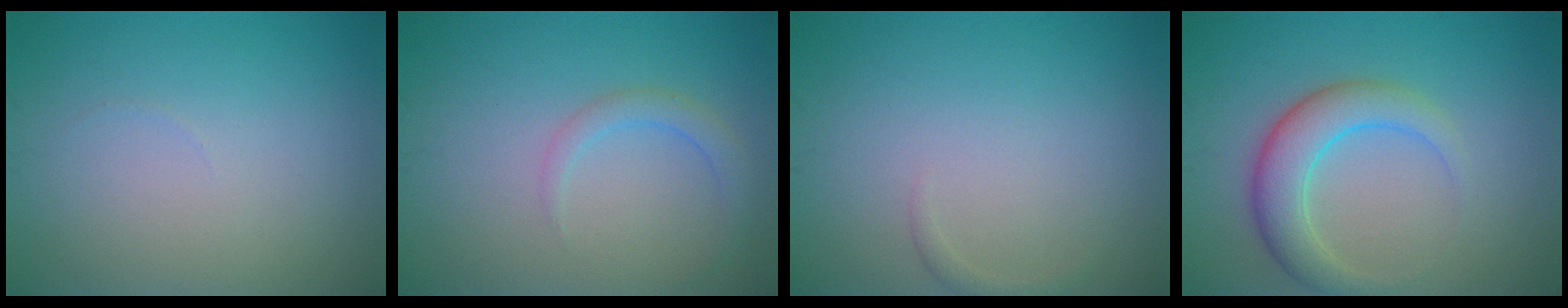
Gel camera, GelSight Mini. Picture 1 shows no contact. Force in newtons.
{"total": 1.8, "press": 1.8, "slide": 0.0}
{"total": 0.7, "press": 0.7, "slide": 0.0}
{"total": 4.6, "press": 4.6, "slide": 0.3}